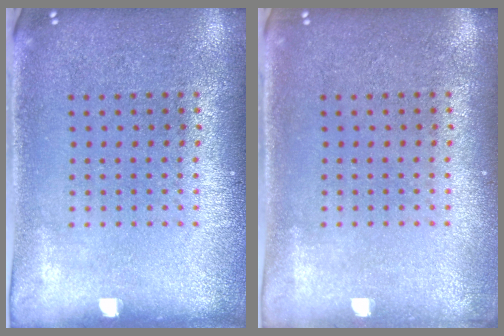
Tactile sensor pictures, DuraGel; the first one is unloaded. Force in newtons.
{"total": 0.5, "press": 0.5, "slide": 0.2}